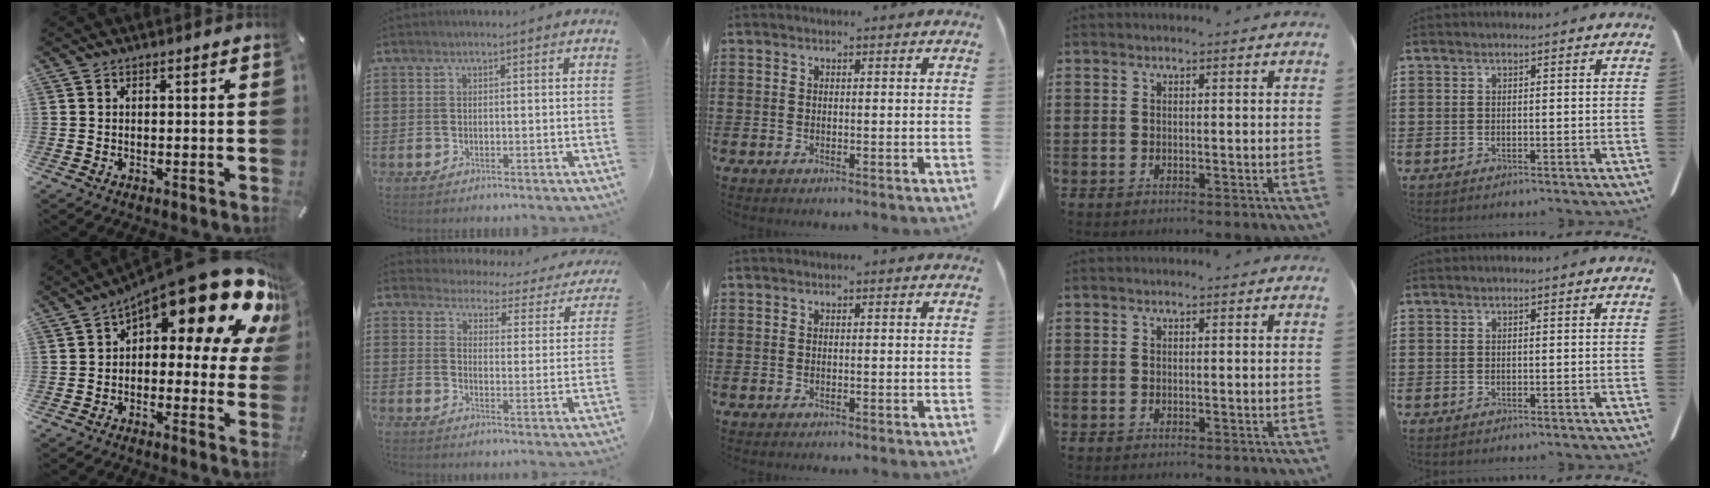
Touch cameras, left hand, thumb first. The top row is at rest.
{"thumb": {"total": 21.4, "force": [12.1, 8.4, 15.5], "torque": [-0.217, -0.085, 0.201]}, "index": {"total": 2.8, "force": [2.8, 0.5, 0.1], "torque": [-0.024, -0.027, 0.040]}}